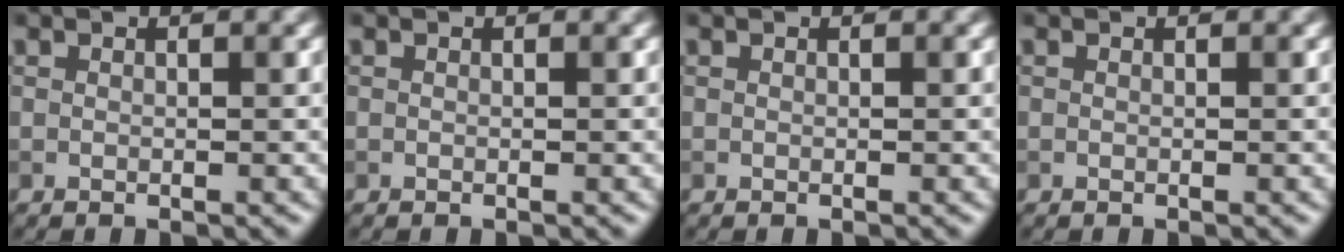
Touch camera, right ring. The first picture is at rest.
{"total": 0.0}
{"total": 0.0}
{"total": 0.0}